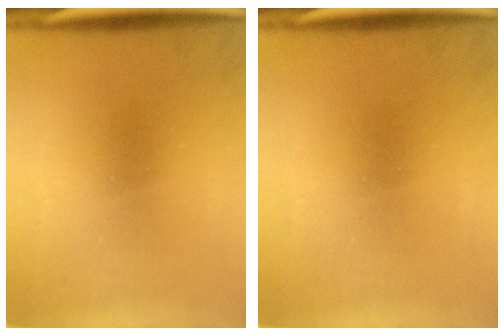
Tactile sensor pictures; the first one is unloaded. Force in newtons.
{"total": 0.0}